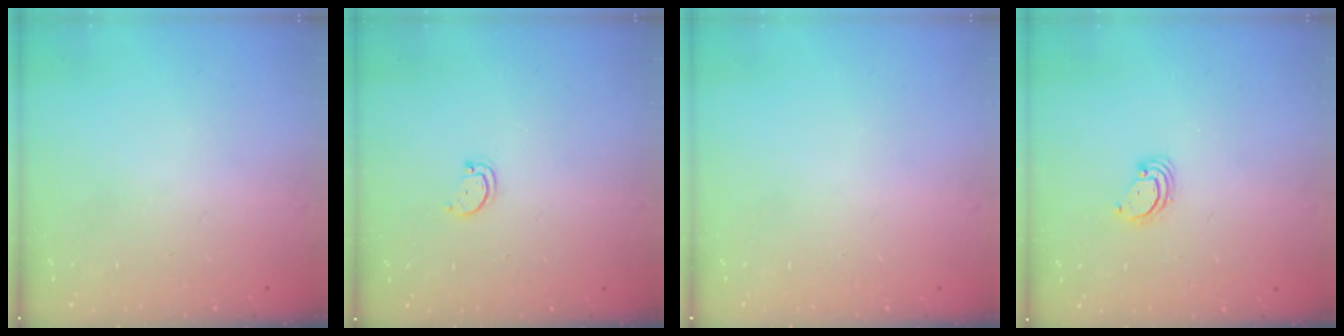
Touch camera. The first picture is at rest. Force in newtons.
{"total": 2.6, "press": 2.5, "slide": 0.4}
{"total": 0.0}
{"total": 2.9, "press": 2.9, "slide": 0.3}